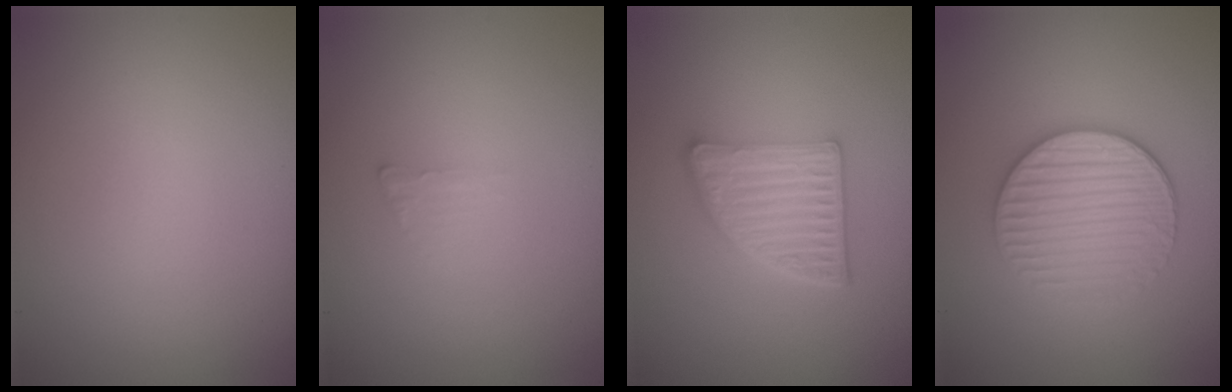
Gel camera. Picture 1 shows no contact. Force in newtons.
{"total": 0.6, "press": 0.6, "slide": 0.1}
{"total": 5.3, "press": 3.8, "slide": 3.8}
{"total": 3.9, "press": 3.4, "slide": 1.9}